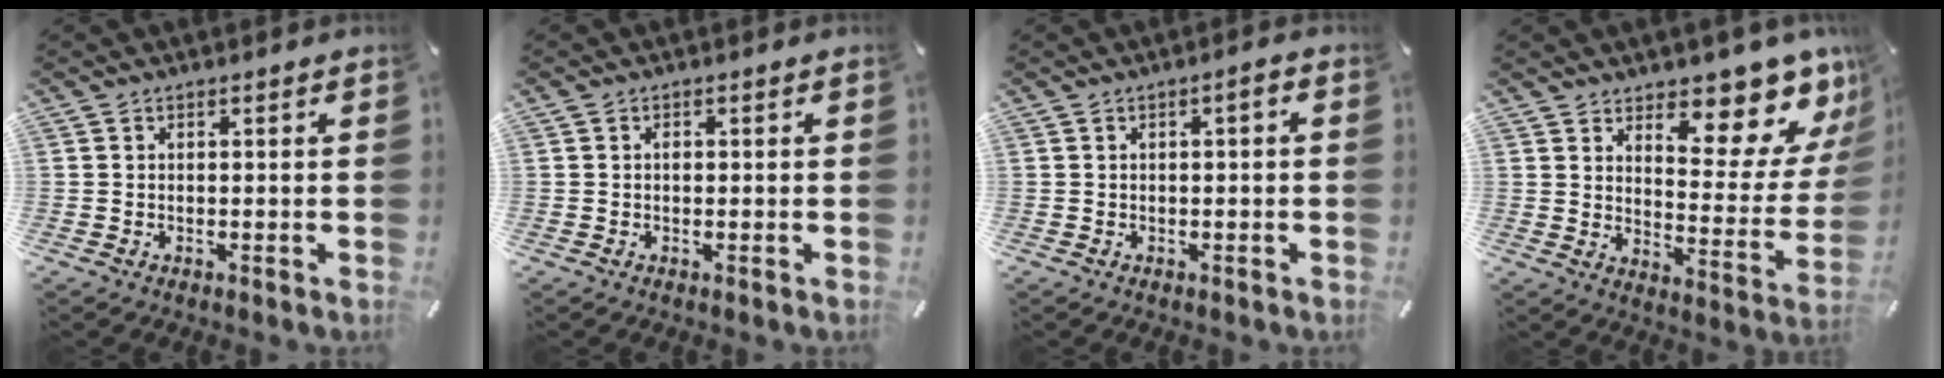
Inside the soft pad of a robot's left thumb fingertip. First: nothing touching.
{"total": 0.8, "force": [0.0, 0.6, 0.6], "torque": [-0.014, 0.002, -0.001]}
{"total": 1.9, "force": [-0.5, 0.5, 1.7], "torque": [-0.030, 0.005, -0.011]}
{"total": 12.8, "force": [10.2, 4.6, 6.2], "torque": [-0.054, -0.110, 0.163]}